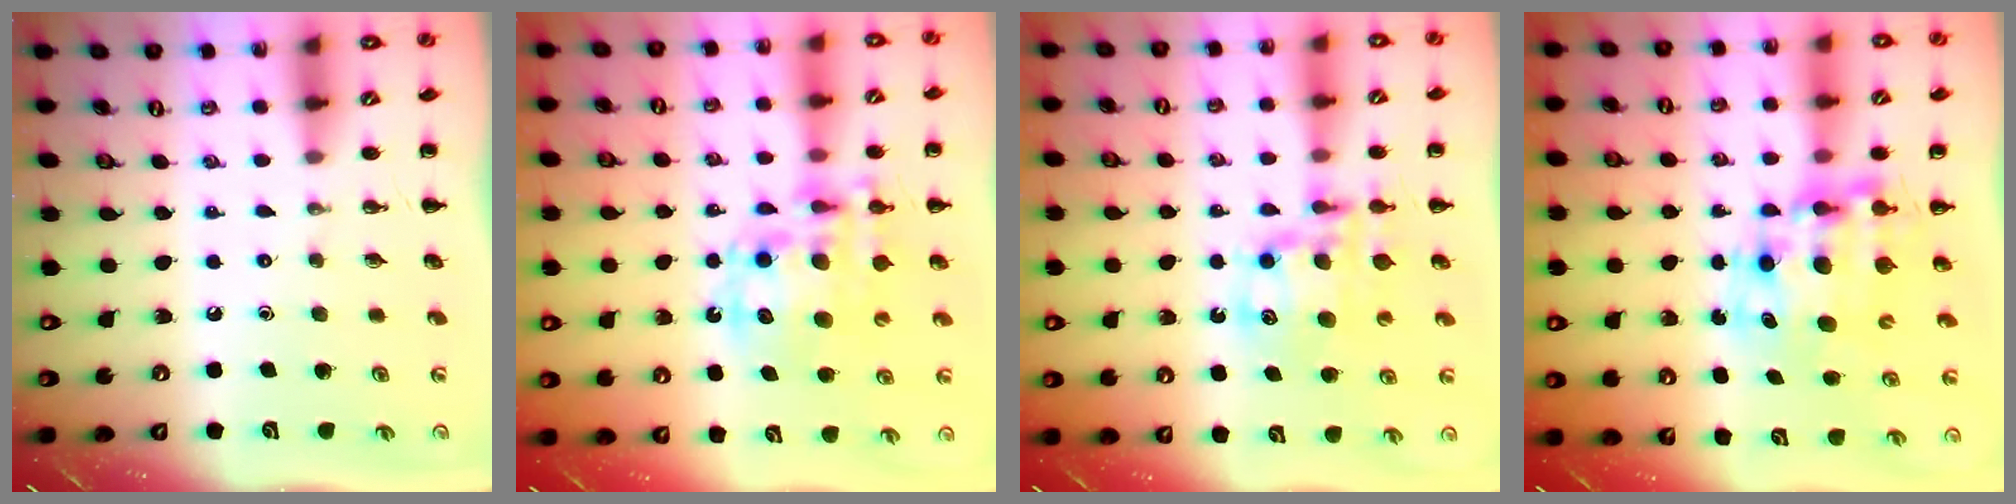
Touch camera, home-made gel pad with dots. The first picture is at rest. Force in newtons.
{"total": 15.5, "press": 15.1, "slide": 3.6}
{"total": 11.9, "press": 11.5, "slide": 3.1}
{"total": 10.3, "press": 10.0, "slide": 2.8}